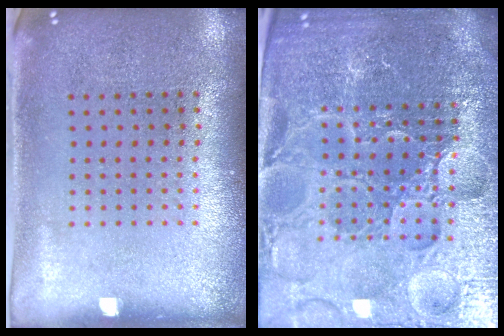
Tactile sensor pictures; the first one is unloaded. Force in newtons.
{"total": 5.9, "press": 5.4, "slide": 2.5}